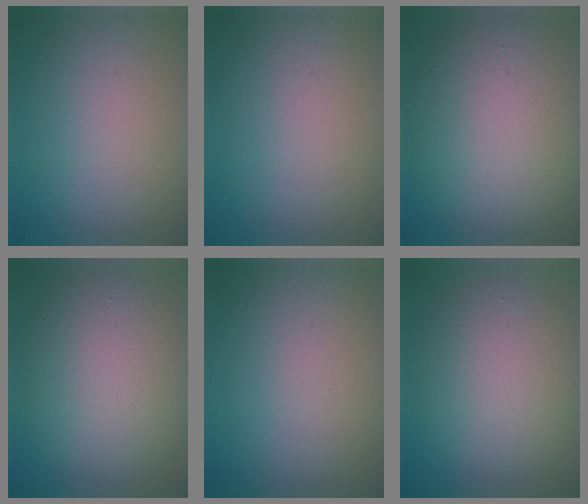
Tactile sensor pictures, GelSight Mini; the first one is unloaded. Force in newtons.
{"total": 0.0}
{"total": 11.0, "press": 11.0, "slide": 0.7}
{"total": 8.5, "press": 8.5, "slide": 0.5}
{"total": 0.0}
{"total": 6.4, "press": 6.4, "slide": 0.7}